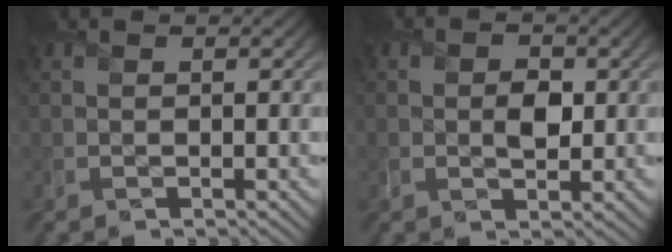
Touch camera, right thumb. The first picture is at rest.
{"total": 2.4, "force": [-0.1, 1.6, 1.8], "torque": [-0.031, -0.006, -0.004]}